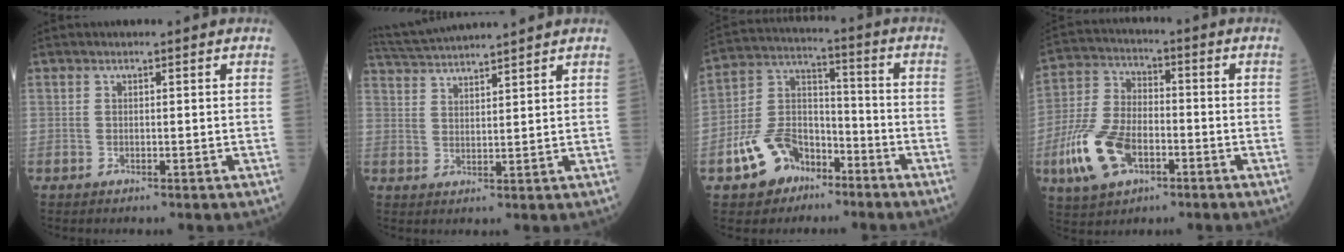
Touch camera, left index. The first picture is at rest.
{"total": 8.8, "force": [8.4, -1.1, 2.5], "torque": [-0.055, 0.029, 0.141]}
{"total": 11.2, "force": [-6.6, 7.3, 5.4], "torque": [-0.121, 0.016, -0.121]}
{"total": 11.8, "force": [-4.8, 6.5, 8.6], "torque": [-0.203, -0.001, -0.090]}